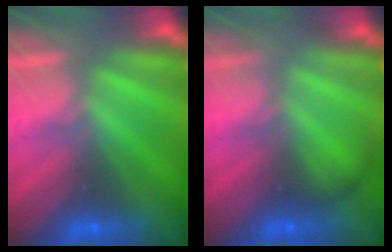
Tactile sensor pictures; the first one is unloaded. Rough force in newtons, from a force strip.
{"total": 2.0}